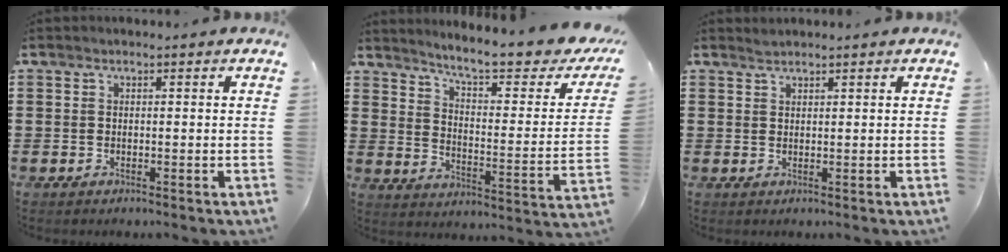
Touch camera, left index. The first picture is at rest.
{"total": 7.2, "force": [6.0, 0.1, 3.9], "torque": [-0.095, -0.048, 0.094]}
{"total": 1.0, "force": [1.0, 0.1, 0.2], "torque": [-0.006, -0.002, 0.019]}